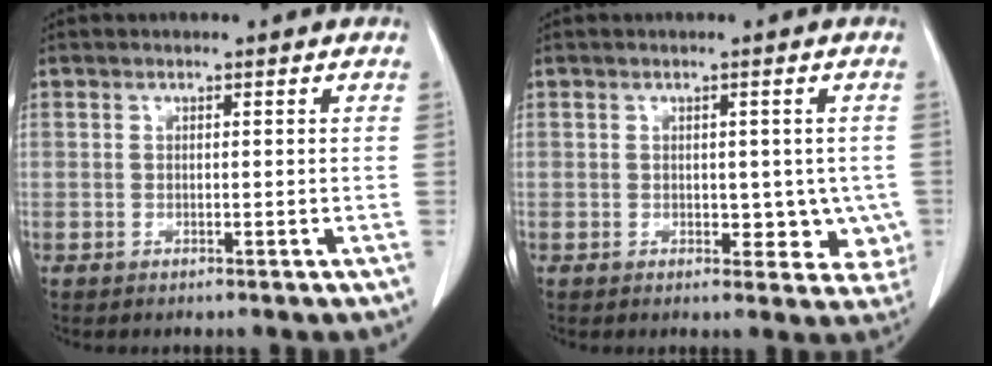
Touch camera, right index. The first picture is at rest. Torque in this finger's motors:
{"motor_torque": [0.12, 0.01, 0.11, -0.01]}